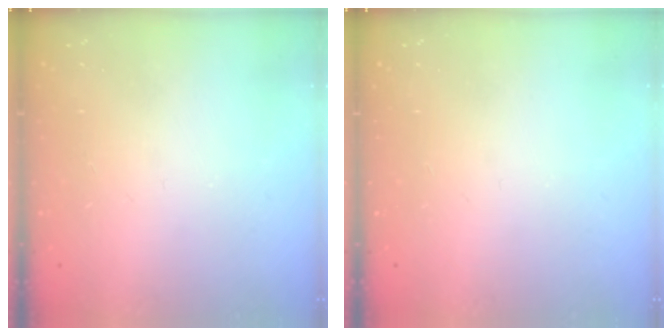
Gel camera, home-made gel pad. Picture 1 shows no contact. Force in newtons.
{"total": 0.0}